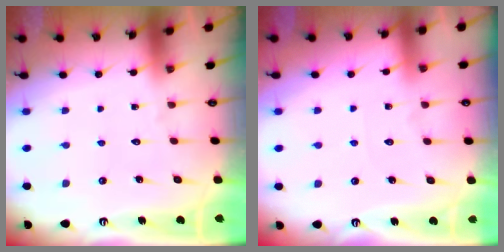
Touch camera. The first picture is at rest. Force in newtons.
{"total": 1.7, "press": 1.6, "slide": 0.3}